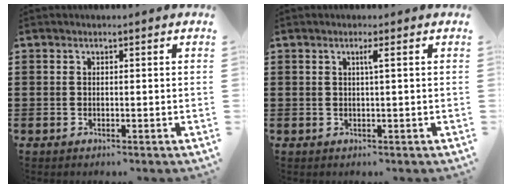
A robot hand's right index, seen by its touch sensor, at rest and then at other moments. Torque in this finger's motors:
{"motor_torque": [0.15, -0.12, 0.03, 0.03]}